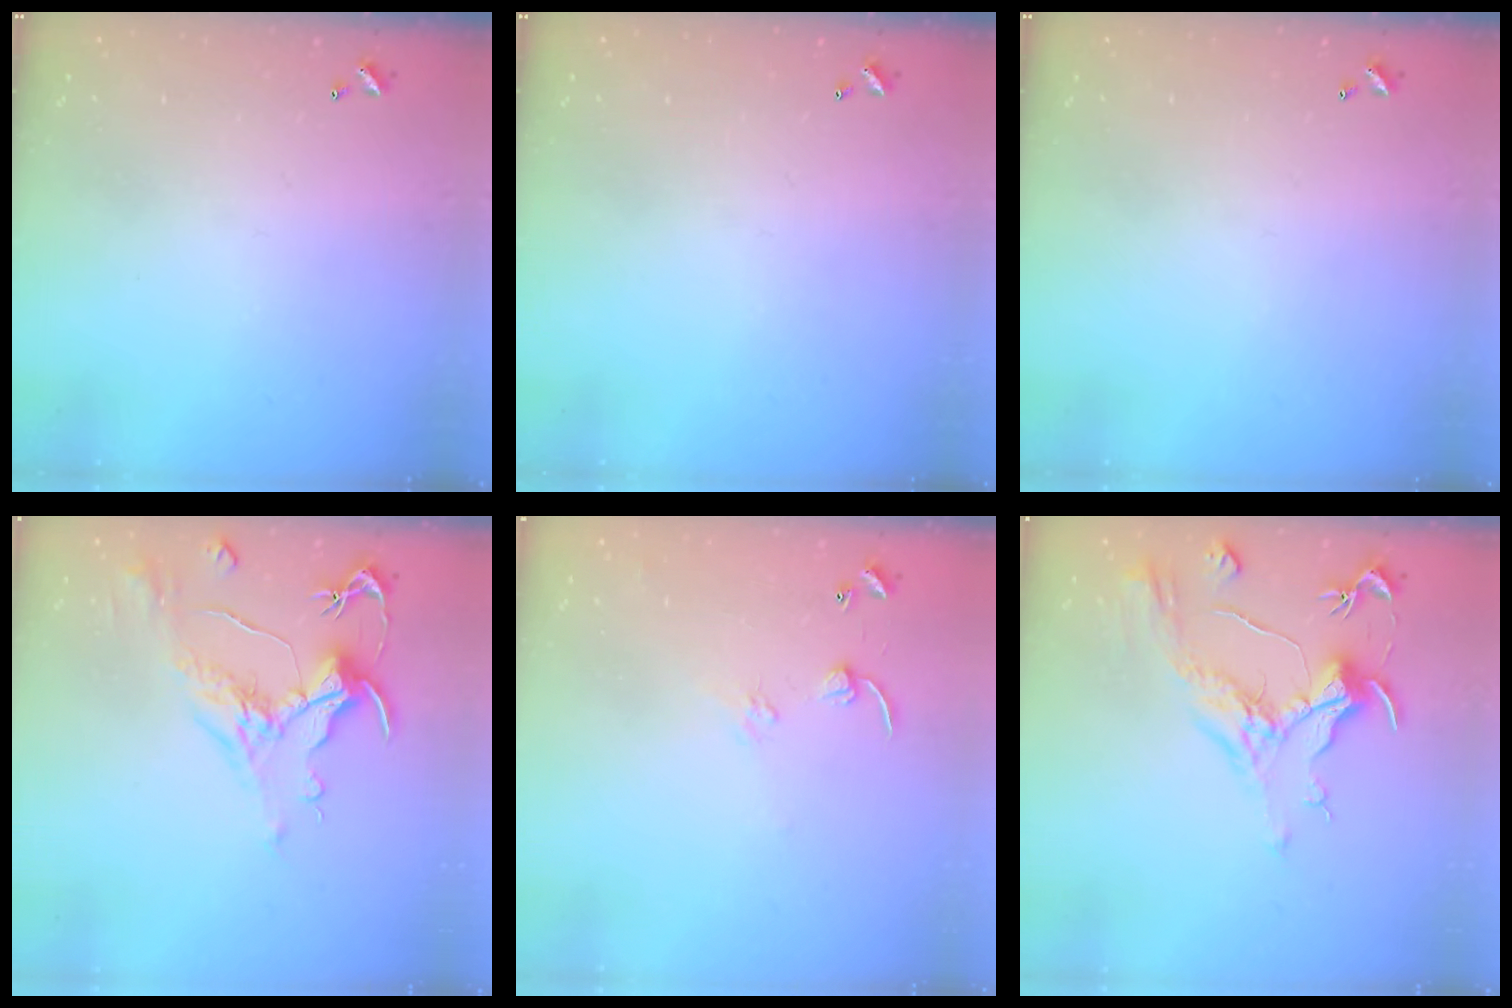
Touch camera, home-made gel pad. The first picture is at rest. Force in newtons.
{"total": 0.0}
{"total": 0.0}
{"total": 1.6, "press": 0.7, "slide": 1.5}
{"total": 5.2, "press": 5.1, "slide": 0.6}
{"total": 1.1, "press": 0.1, "slide": 1.1}